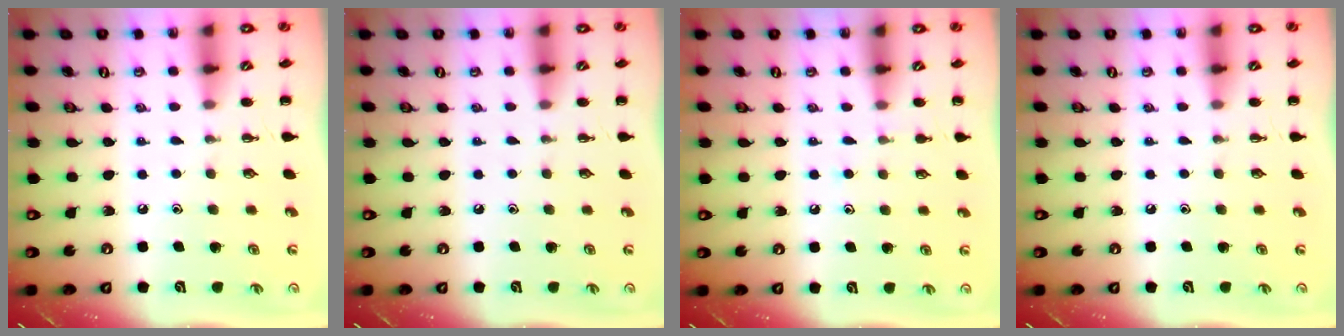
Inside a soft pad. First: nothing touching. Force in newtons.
{"total": 0.0}
{"total": 4.9, "press": 4.7, "slide": 1.1}
{"total": 0.0}